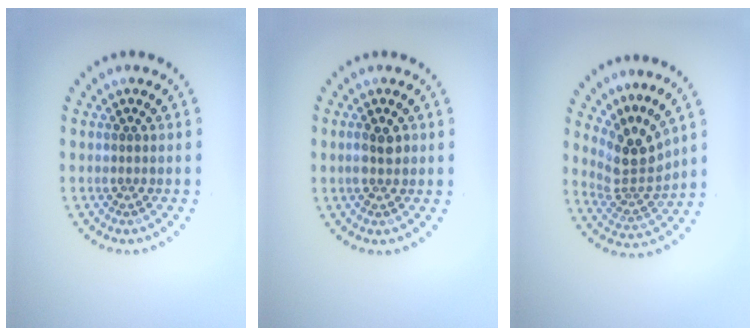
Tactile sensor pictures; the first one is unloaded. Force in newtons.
{"total": 1.9, "press": 1.9, "slide": 0.0}
{"total": 3.8, "press": 2.7, "slide": 2.6}